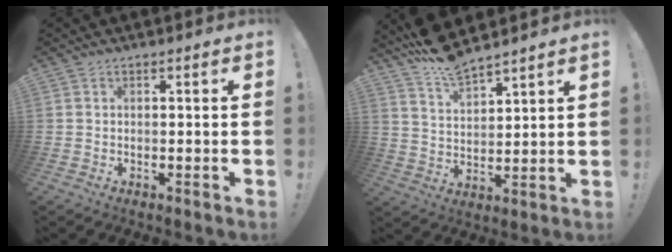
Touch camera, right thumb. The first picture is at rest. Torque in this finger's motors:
{"motor_torque": [-0.20, 1.64, 0.04, 0.17, 0.03]}